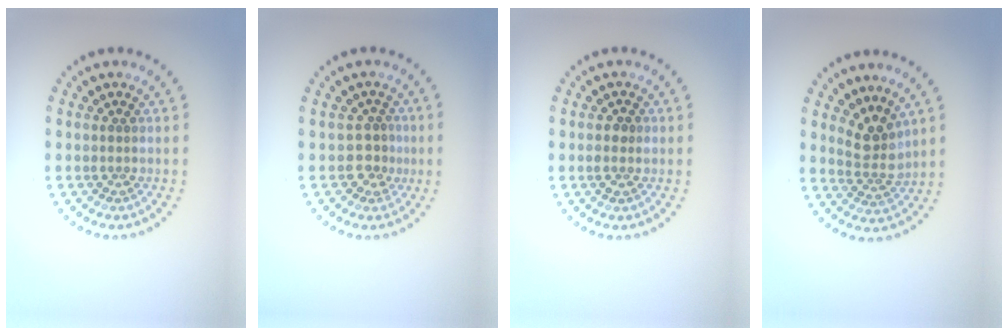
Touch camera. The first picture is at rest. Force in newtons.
{"total": 2.0, "press": 1.8, "slide": 0.9}
{"total": 1.2, "press": 1.2, "slide": 0.0}
{"total": 3.0, "press": 2.5, "slide": 1.6}